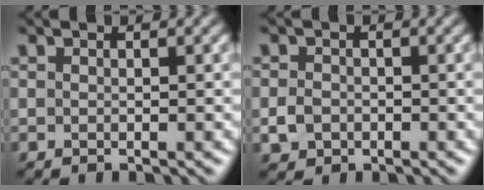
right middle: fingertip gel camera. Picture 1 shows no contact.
{"total": 1.8, "force": [-0.6, 1.5, 0.8], "torque": [-0.012, -0.003, -0.014]}